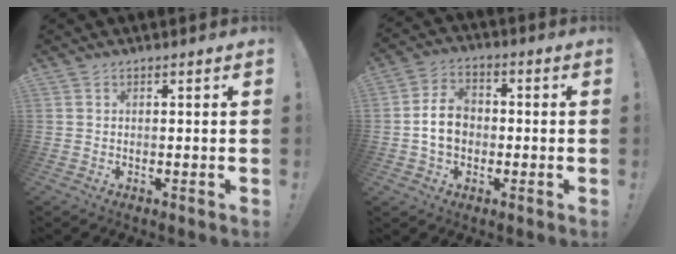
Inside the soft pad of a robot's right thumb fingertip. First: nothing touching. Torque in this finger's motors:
{"motor_torque": [1.14, 1.49, 0.63, -0.57, 0.02]}